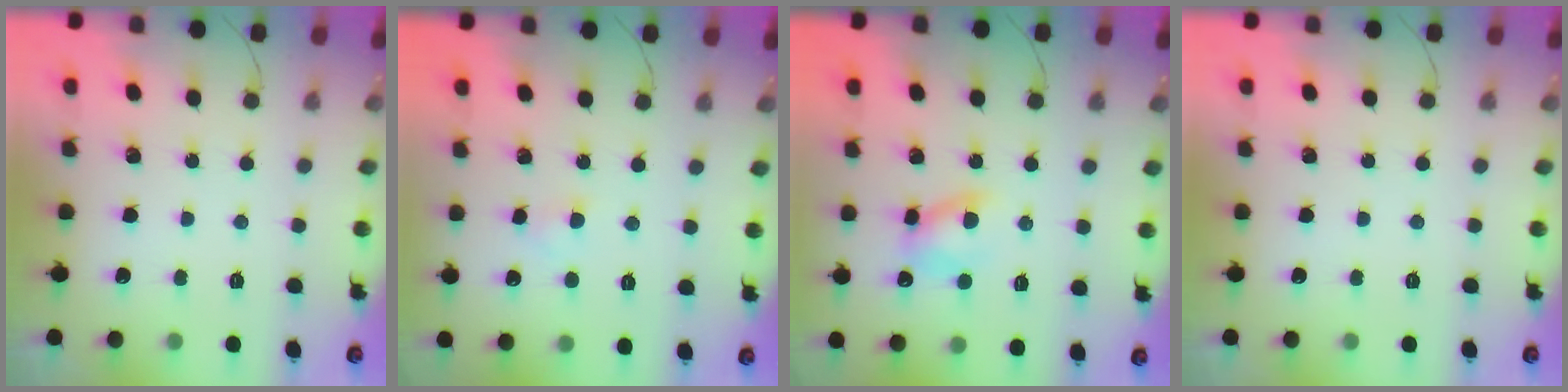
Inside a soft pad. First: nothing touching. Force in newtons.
{"total": 1.8, "press": 1.6, "slide": 0.9}
{"total": 6.9, "press": 6.8, "slide": 1.4}
{"total": 0.0}